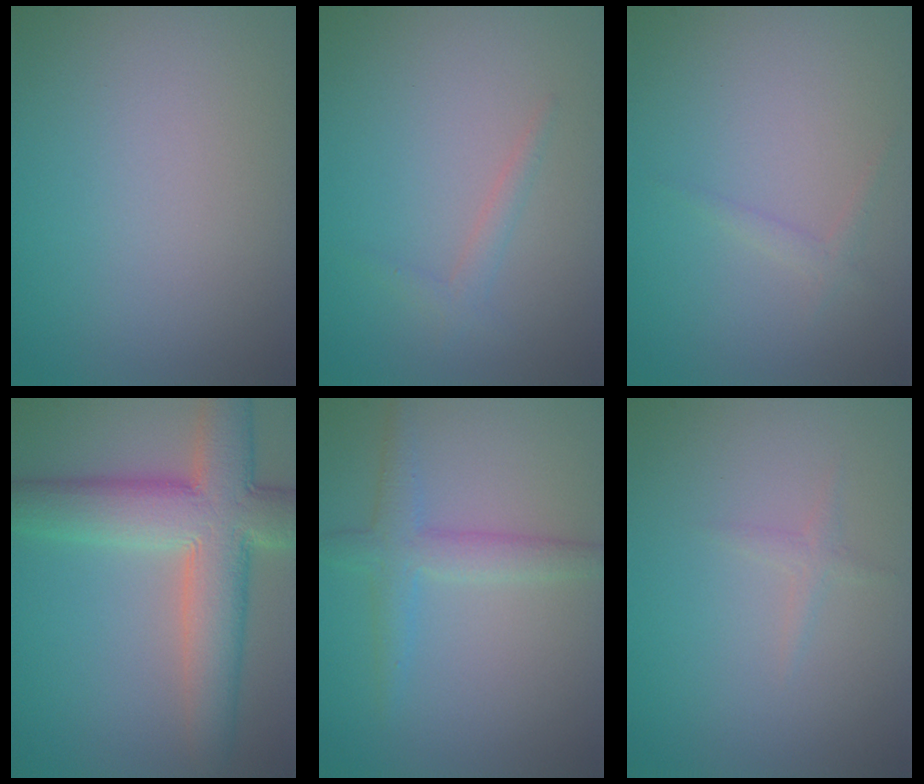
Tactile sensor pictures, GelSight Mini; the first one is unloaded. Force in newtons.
{"total": 1.3, "press": 1.3, "slide": 0.1}
{"total": 0.9, "press": 0.9, "slide": 0.1}
{"total": 9.3, "press": 9.3, "slide": 0.7}
{"total": 2.8, "press": 2.8, "slide": 0.1}
{"total": 0.8, "press": 0.8, "slide": 0.1}